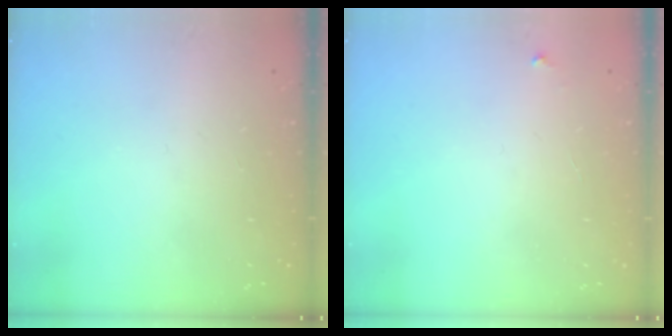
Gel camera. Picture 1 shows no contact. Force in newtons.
{"total": 2.2, "press": 2.2, "slide": 0.1}